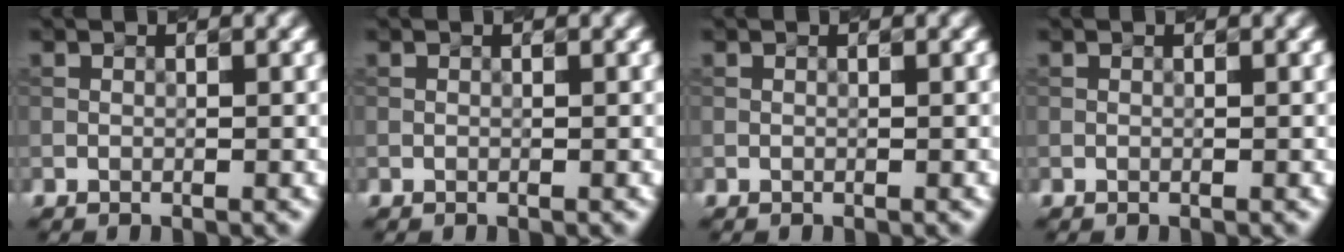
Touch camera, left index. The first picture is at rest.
{"total": 0.0}
{"total": 0.0}
{"total": 0.0}